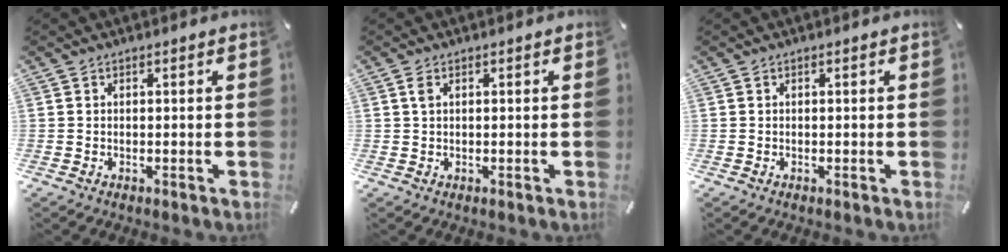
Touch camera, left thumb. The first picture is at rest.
{"total": 1.4, "force": [0.5, 0.6, 1.2], "torque": [-0.026, 0.003, 0.008]}
{"total": 0.0}